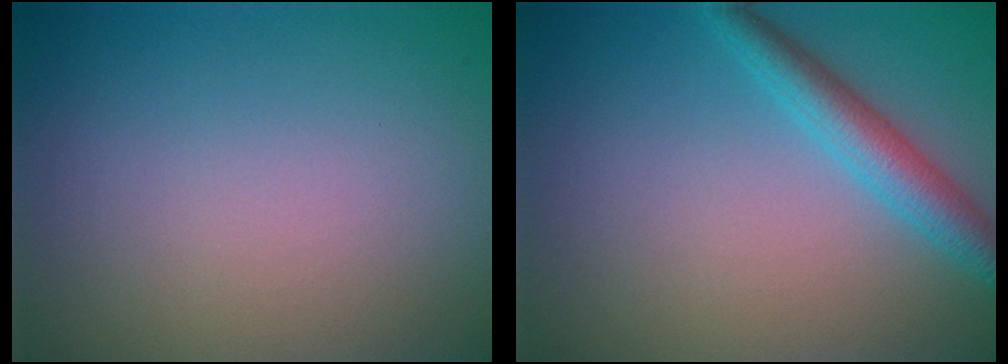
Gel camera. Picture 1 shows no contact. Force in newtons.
{"total": 3.4, "press": 3.4, "slide": 0.1}